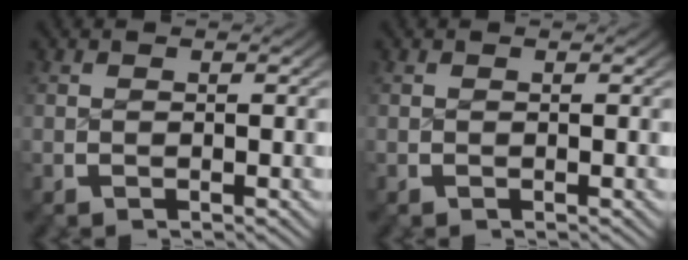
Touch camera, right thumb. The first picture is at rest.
{"total": 0.0}